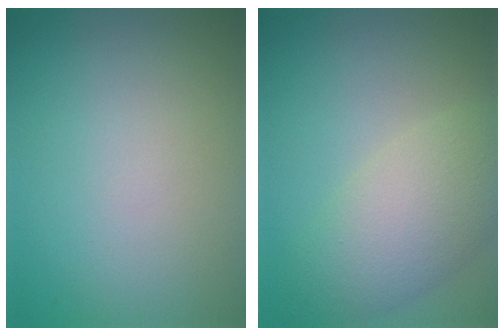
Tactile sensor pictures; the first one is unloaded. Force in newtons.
{"total": 5.6, "press": 5.6, "slide": 0.5}